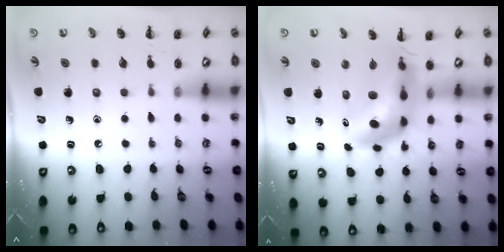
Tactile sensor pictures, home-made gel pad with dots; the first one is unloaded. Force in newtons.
{"total": 9.6, "press": 9.2, "slide": 3.0}